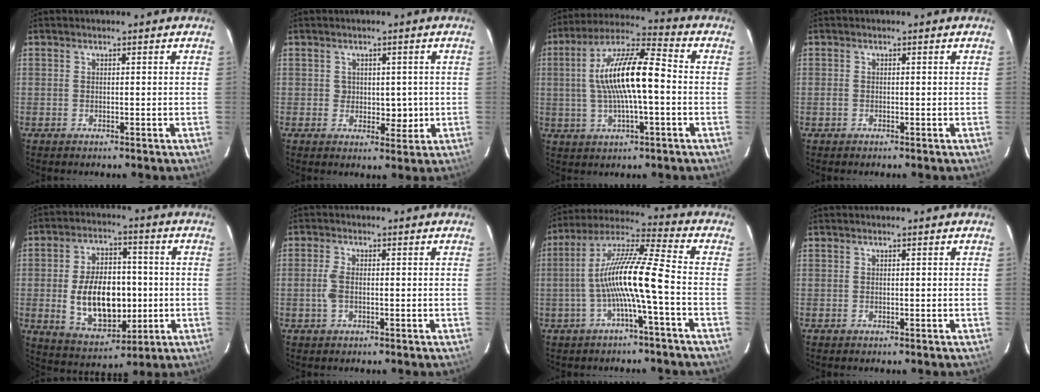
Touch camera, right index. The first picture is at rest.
{"total": 3.5, "force": [0.1, 3.0, 1.9], "torque": [-0.023, 0.001, 0.004]}
{"total": 14.9, "force": [-0.3, 3.7, 14.4], "torque": [-0.267, 0.018, -0.010]}
{"total": 0.9, "force": [-0.5, 0.7, 0.2], "torque": [-0.003, 0.000, -0.009]}
{"total": 15.4, "force": [-1.6, 9.2, 12.3], "torque": [-0.235, 0.010, -0.006]}
{"total": 2.9, "force": [-0.5, 1.4, 2.5], "torque": [-0.058, 0.001, -0.009]}
{"total": 12.4, "force": [-3.1, 0.0, 12.0], "torque": [-0.233, 0.015, -0.059]}
{"total": 0.0}